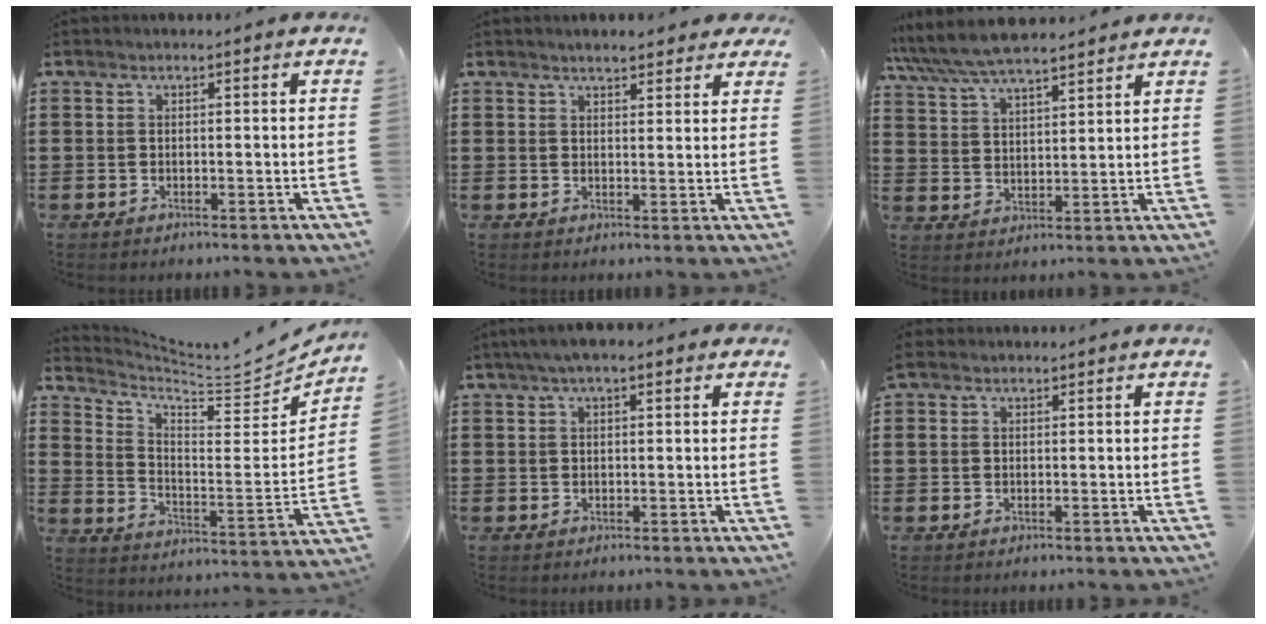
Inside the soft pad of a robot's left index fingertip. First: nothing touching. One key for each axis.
{"total": 3.0, "fx": 2.7, "fy": 0.7, "fz": 1.0, "tx": -0.026, "ty": 0.002, "tz": 0.050}
{"total": 6.8, "fx": 6.3, "fy": 1.0, "fz": 2.1, "tx": -0.065, "ty": -0.023, "tz": 0.114}
{"total": 5.6, "fx": 5.2, "fy": 0.8, "fz": 2.0, "tx": -0.051, "ty": -0.050, "tz": 0.080}
{"total": 2.5, "fx": 1.2, "fy": 0.9, "fz": 2.0, "tx": -0.042, "ty": 0.008, "tz": 0.020}
{"total": 1.3, "fx": 0.9, "fy": 0.8, "fz": 0.5, "tx": -0.014, "ty": 0.006, "tz": 0.016}